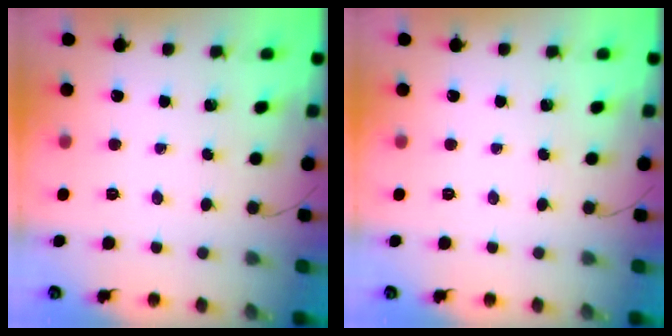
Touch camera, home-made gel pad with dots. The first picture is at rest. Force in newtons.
{"total": 0.0}